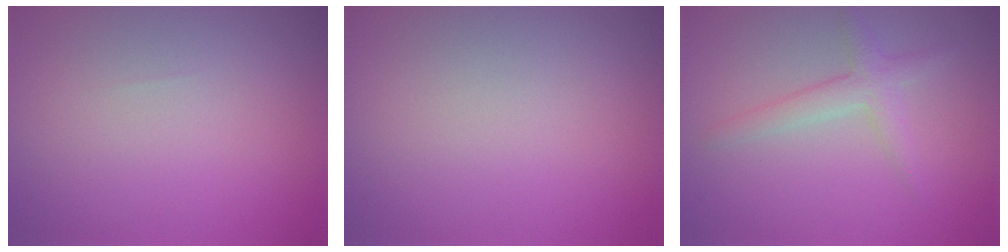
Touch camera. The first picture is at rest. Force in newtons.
{"total": 0.0}
{"total": 2.3, "press": 2.3, "slide": 0.1}